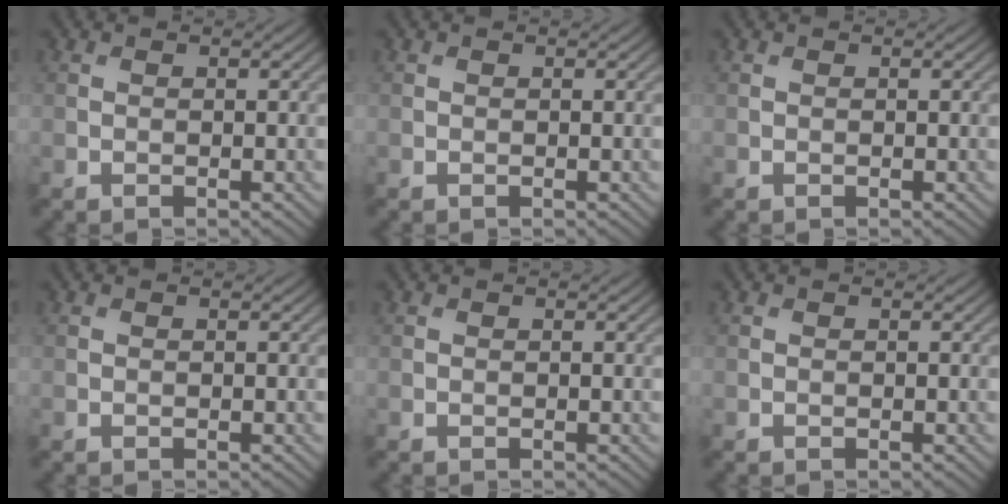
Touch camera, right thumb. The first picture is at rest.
{"total": 0.0}
{"total": 0.0}
{"total": 0.0}
{"total": 0.0}
{"total": 0.0}